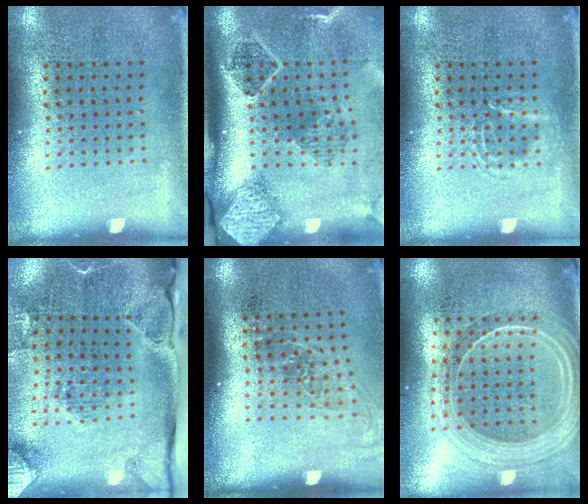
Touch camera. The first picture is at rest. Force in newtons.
{"total": 2.7, "press": 1.9, "slide": 2.0}
{"total": 1.4, "press": 1.4, "slide": 0.2}
{"total": 3.0, "press": 2.3, "slide": 1.9}
{"total": 1.3, "press": 1.1, "slide": 0.8}
{"total": 2.2, "press": 2.0, "slide": 1.1}